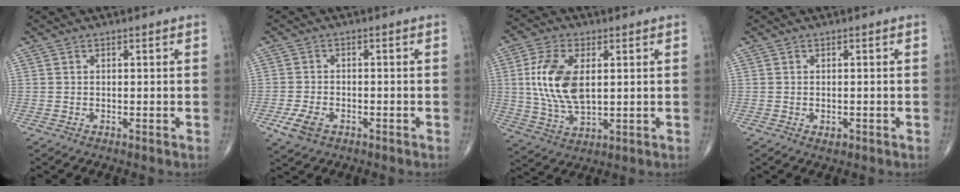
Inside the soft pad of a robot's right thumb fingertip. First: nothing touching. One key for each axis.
{"total": 4.9, "fx": -2.3, "fy": 3.0, "fz": 3.2, "tx": -0.068, "ty": 0.004, "tz": -0.040}
{"total": 13.7, "fx": 2.1, "fy": 7.4, "fz": 11.4, "tx": -0.225, "ty": -0.006, "tz": 0.043}
{"total": 1.3, "fx": -0.5, "fy": 0.9, "fz": 0.9, "tx": -0.012, "ty": -0.001, "tz": -0.004}